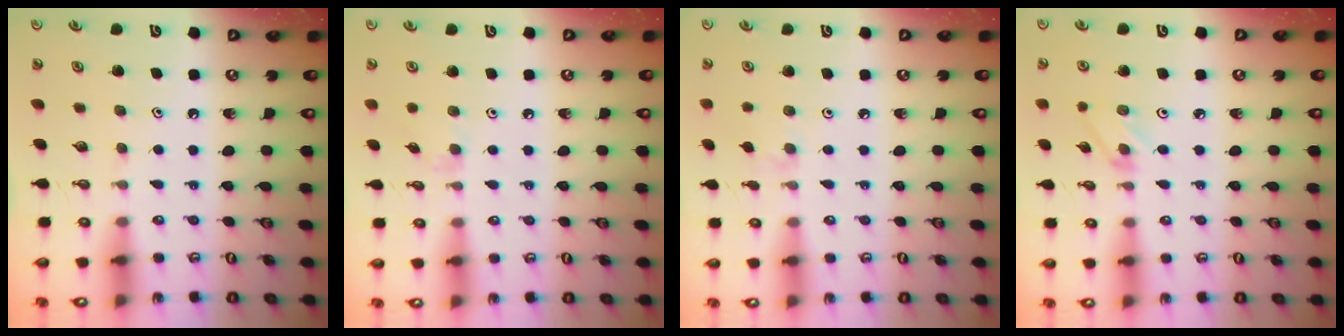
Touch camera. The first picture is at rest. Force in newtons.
{"total": 3.1, "press": 3.0, "slide": 0.4}
{"total": 2.7, "press": 2.6, "slide": 0.5}
{"total": 2.8, "press": 2.7, "slide": 0.4}